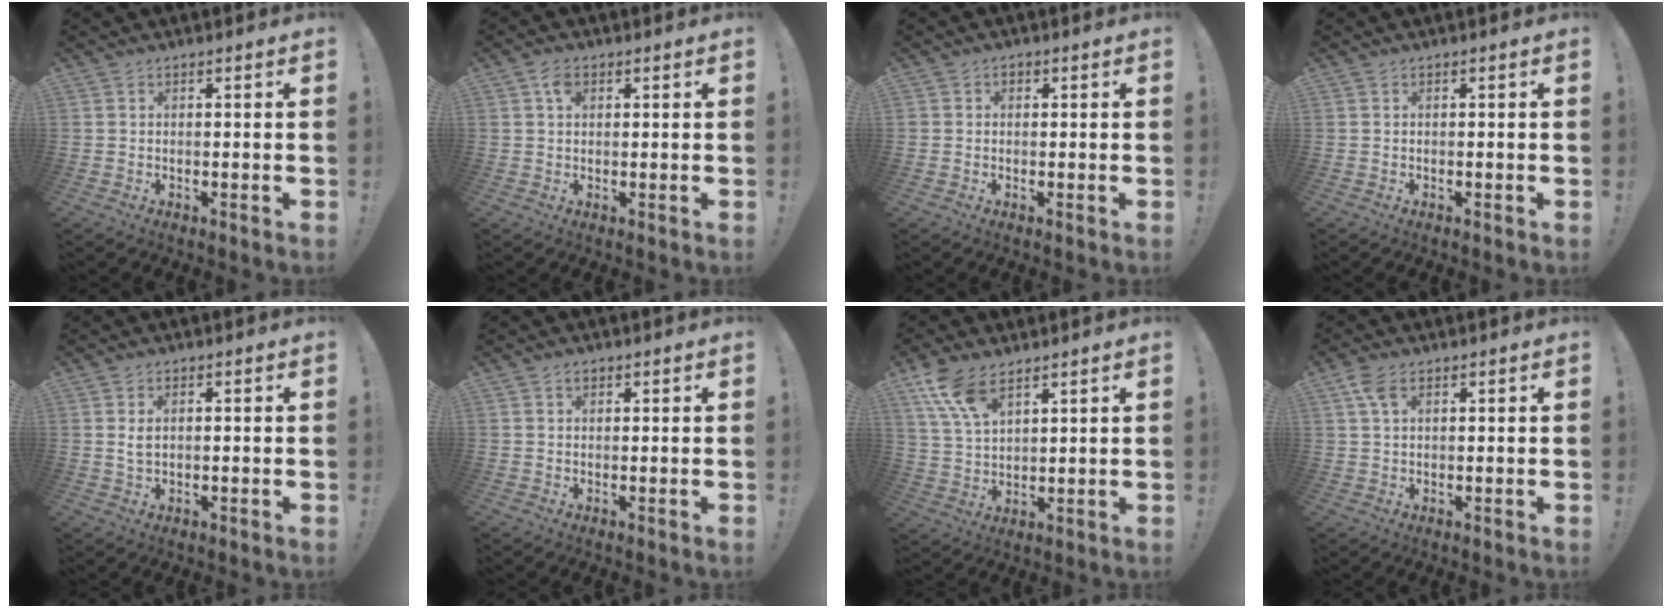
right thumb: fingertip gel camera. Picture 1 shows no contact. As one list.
[{"total": 3.4, "force": [1.3, 2.4, 2.2], "torque": [-0.044, 0.007, 0.023]}, {"total": 1.4, "force": [-0.1, 1.4, 0.5], "torque": [-0.012, 0.008, -0.002]}, {"total": 0.0}, {"total": 2.2, "force": [0.7, 1.3, 1.6], "torque": [-0.024, 0.002, 0.011]}, {"total": 1.2, "force": [0.6, 0.8, 0.6], "torque": [-0.010, 0.002, 0.011]}, {"total": 10.2, "force": [6.8, 4.5, 6.2], "torque": [-0.125, -0.023, 0.132]}, {"total": 4.8, "force": [2.2, 2.6, 3.4], "torque": [-0.068, -0.001, 0.043]}]